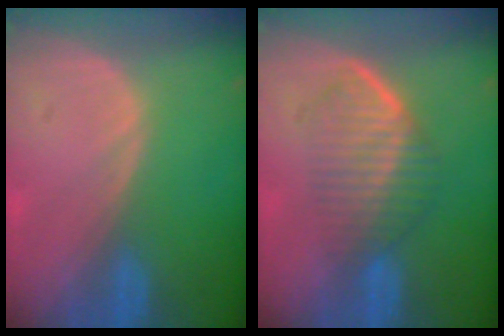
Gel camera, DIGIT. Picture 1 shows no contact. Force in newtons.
{"total": 7.1, "press": 6.1, "slide": 3.6}